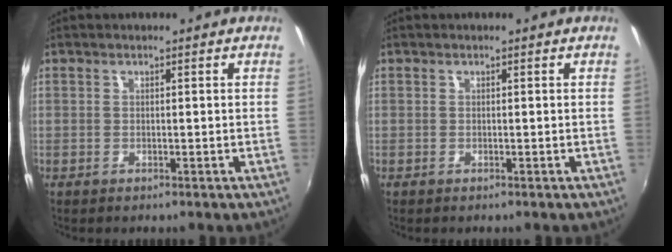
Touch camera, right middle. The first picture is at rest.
{"total": 0.0}